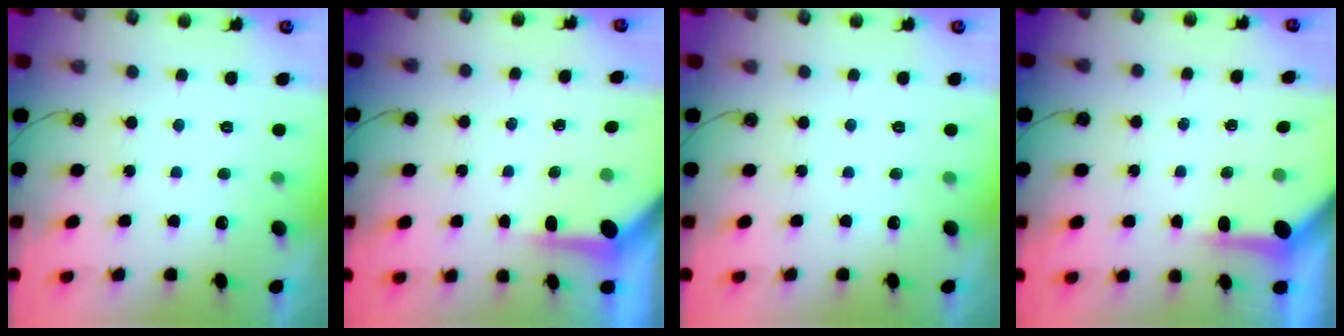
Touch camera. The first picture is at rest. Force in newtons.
{"total": 3.8, "press": 3.8, "slide": 0.4}
{"total": 0.0}
{"total": 3.9, "press": 3.9, "slide": 0.4}